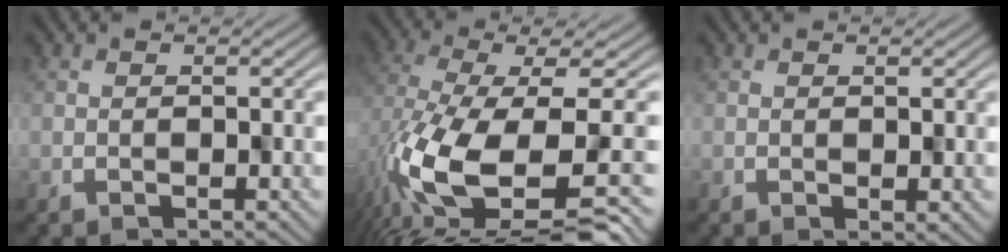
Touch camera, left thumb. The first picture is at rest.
{"total": 13.6, "force": [-2.8, 7.8, 10.7], "torque": [-0.243, -0.039, -0.024]}
{"total": 1.2, "force": [-0.2, 0.3, 1.2], "torque": [-0.022, 0.001, 0.002]}